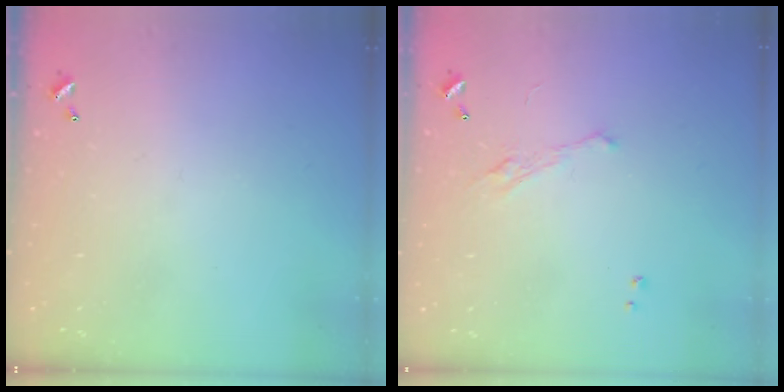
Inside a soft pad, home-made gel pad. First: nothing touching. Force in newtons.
{"total": 2.3, "press": 2.1, "slide": 0.8}